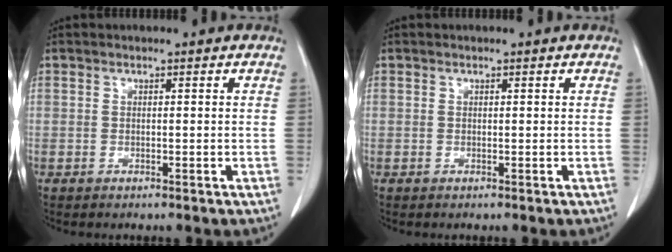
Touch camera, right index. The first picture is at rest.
{"total": 0.0}